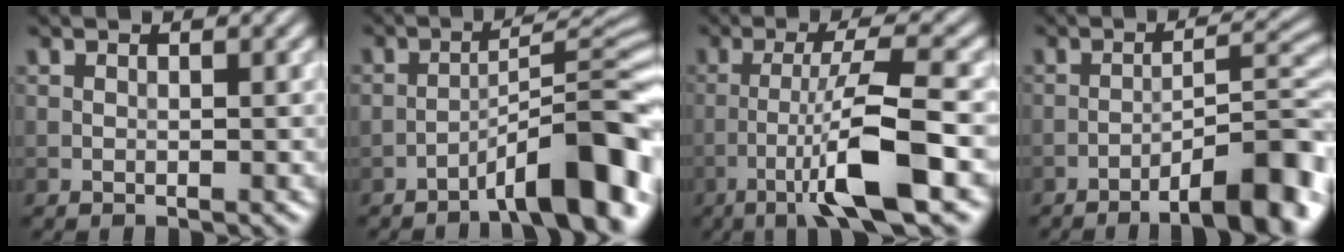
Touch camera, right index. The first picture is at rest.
{"total": 8.6, "force": [-5.4, 1.6, 6.5], "torque": [-0.087, 0.024, -0.085]}
{"total": 7.6, "force": [-3.1, 0.5, 7.0], "torque": [-0.123, 0.016, -0.059]}
{"total": 9.4, "force": [-6.0, 2.0, 6.9], "torque": [-0.089, 0.017, -0.090]}